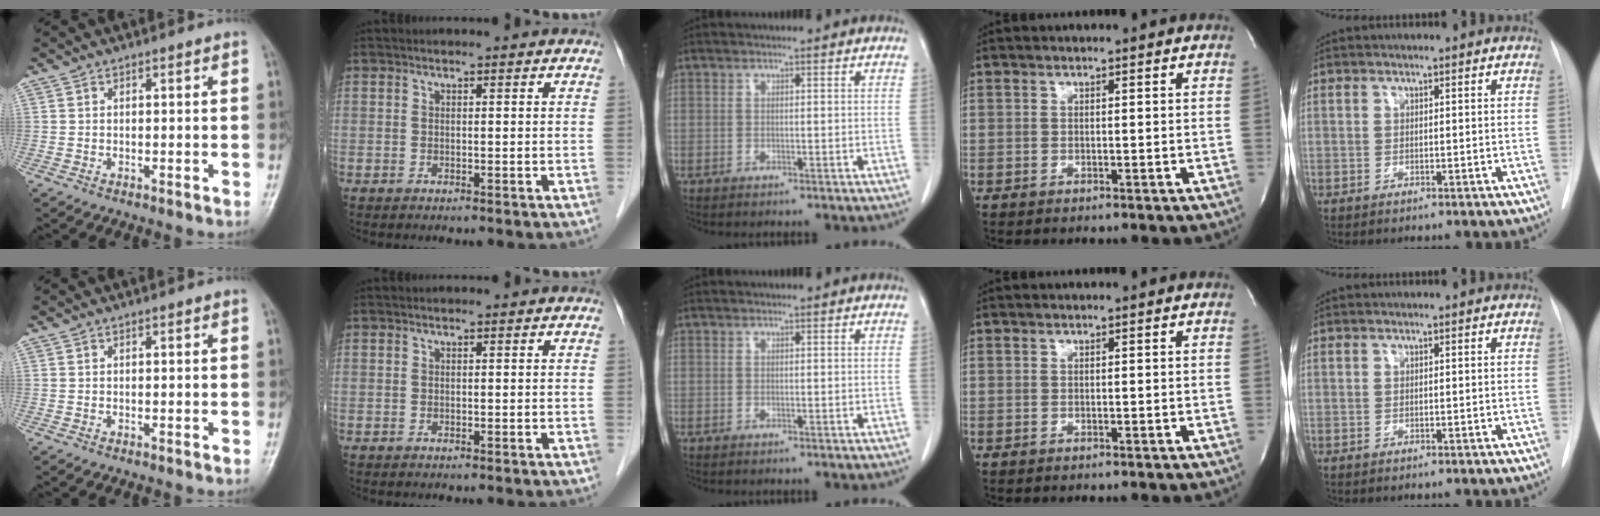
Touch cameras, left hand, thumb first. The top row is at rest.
{}